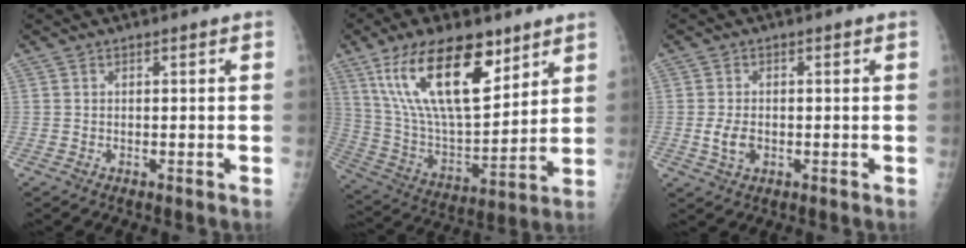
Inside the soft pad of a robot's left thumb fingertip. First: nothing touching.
{"total": 21.9, "force": [12.0, 9.3, 15.8], "torque": [-0.260, -0.050, 0.228]}
{"total": 3.6, "force": [-0.6, 2.5, 2.5], "torque": [-0.045, -0.002, -0.009]}